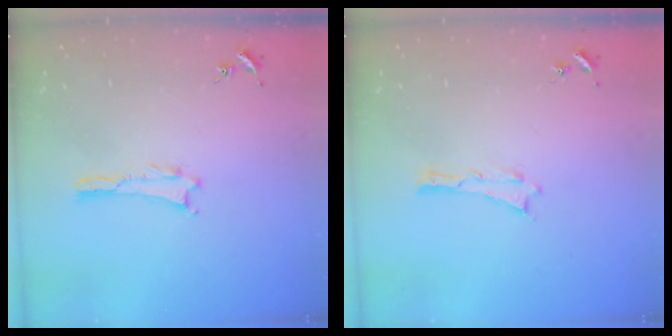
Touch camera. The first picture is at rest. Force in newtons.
{"total": 0.0}